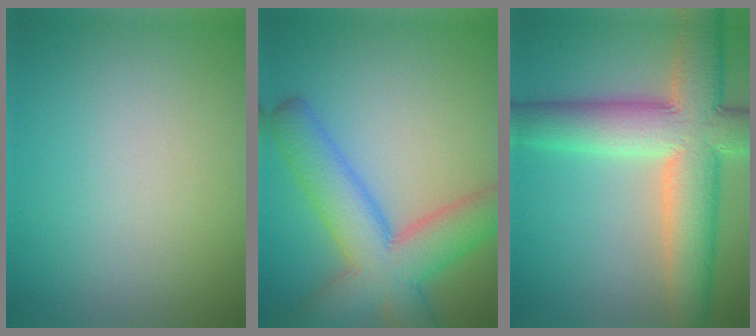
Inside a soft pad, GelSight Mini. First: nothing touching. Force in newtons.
{"total": 9.0, "press": 9.0, "slide": 0.4}
{"total": 11.1, "press": 11.0, "slide": 0.5}